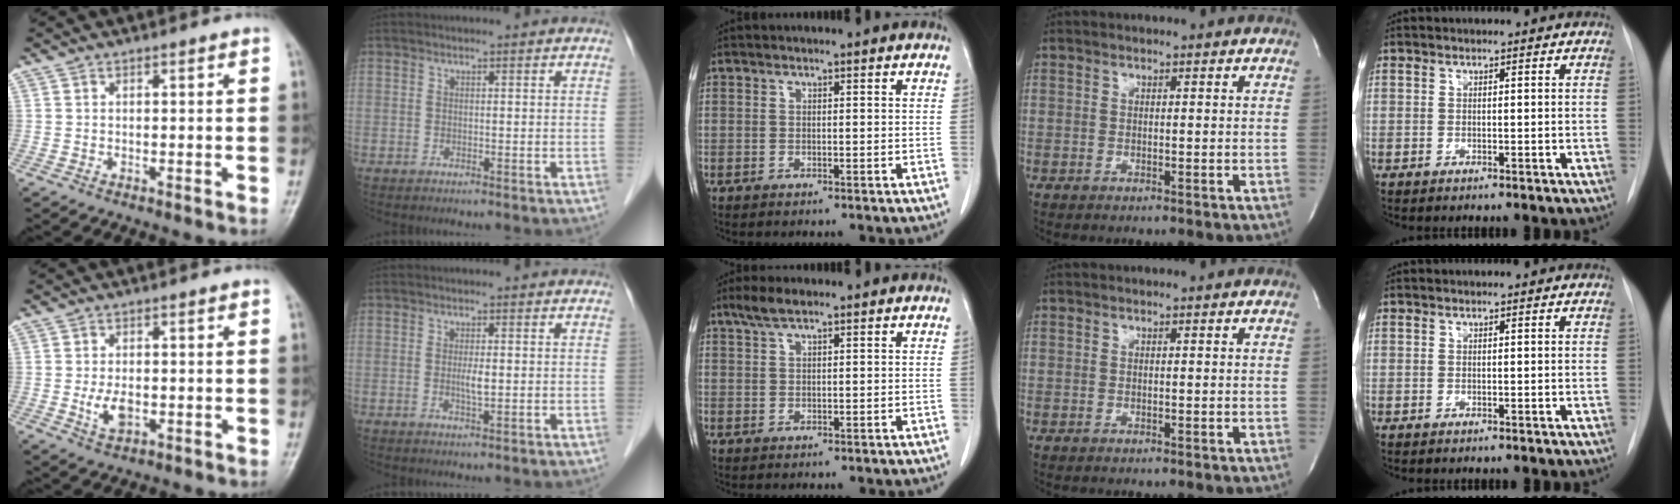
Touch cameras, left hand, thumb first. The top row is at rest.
{"thumb": {"total": 4.4, "force": [-0.8, 2.5, 3.5], "torque": [-0.064, -0.001, -0.010]}, "index": {"total": 2.0, "force": [0.0, 0.3, 2.0], "torque": [-0.040, -0.002, 0.001]}, "middle": {"total": 3.2, "force": [2.3, 0.7, 2.1], "torque": [-0.051, 0.011, 0.048]}}